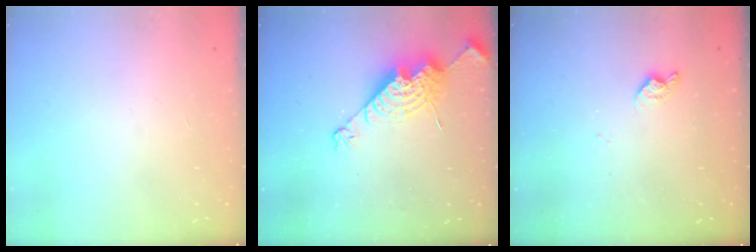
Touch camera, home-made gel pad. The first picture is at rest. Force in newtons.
{"total": 14.7, "press": 14.7, "slide": 1.2}
{"total": 6.5, "press": 6.5, "slide": 0.8}